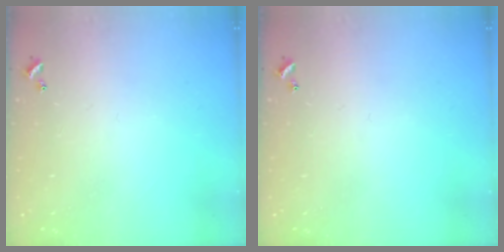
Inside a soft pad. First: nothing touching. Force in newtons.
{"total": 0.0}